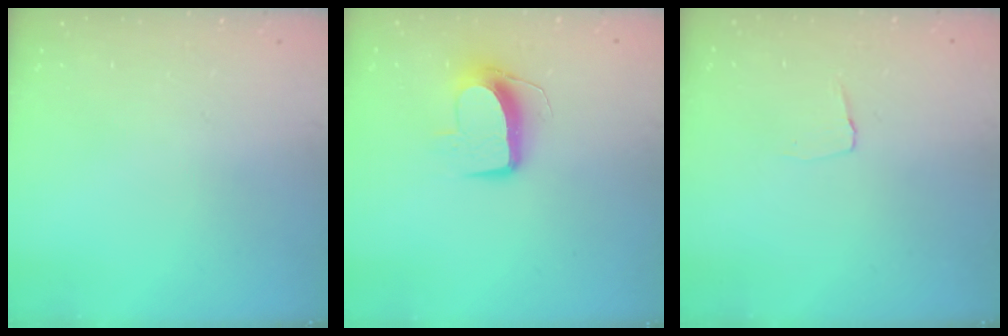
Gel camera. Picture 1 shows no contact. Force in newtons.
{"total": 10.2, "press": 10.1, "slide": 0.5}
{"total": 3.5, "press": 3.4, "slide": 0.2}